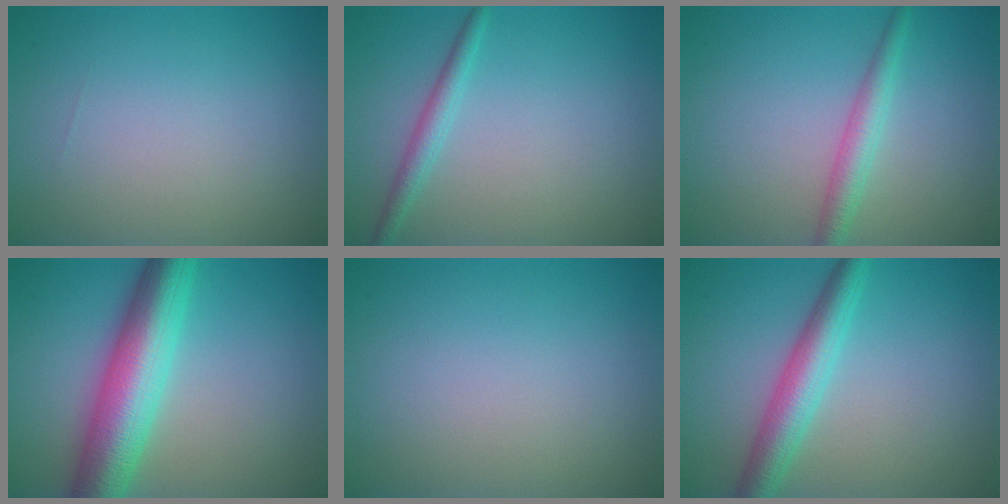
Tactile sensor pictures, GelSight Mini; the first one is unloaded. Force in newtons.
{"total": 1.9, "press": 1.9, "slide": 0.2}
{"total": 2.5, "press": 2.5, "slide": 0.1}
{"total": 8.9, "press": 8.9, "slide": 0.1}
{"total": 0.0}
{"total": 4.4, "press": 4.4, "slide": 0.1}